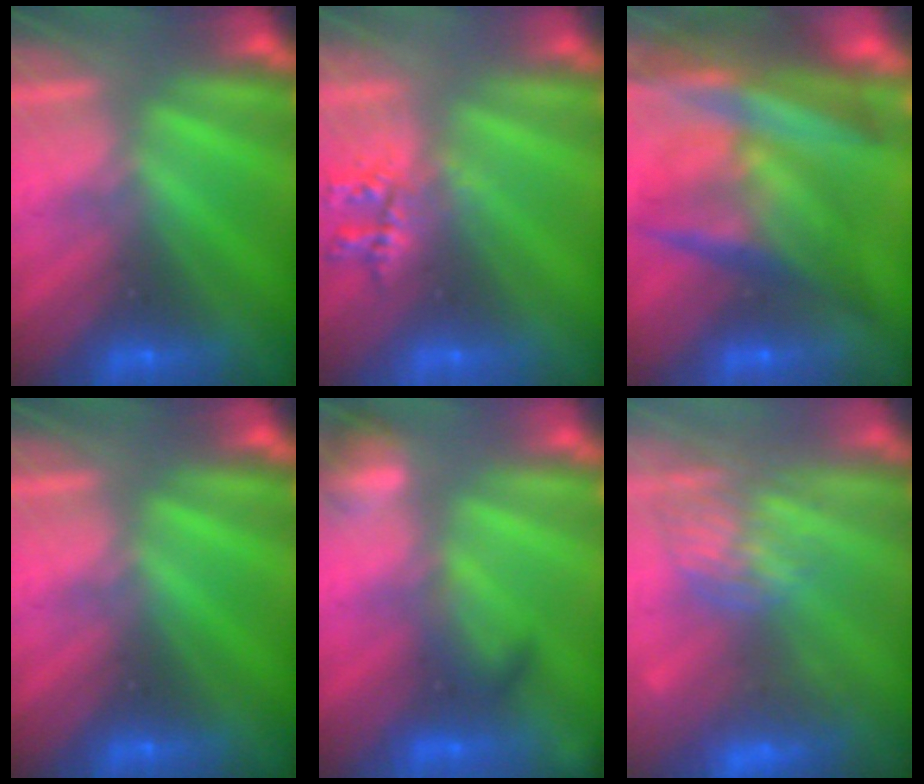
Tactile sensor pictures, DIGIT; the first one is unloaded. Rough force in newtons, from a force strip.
{"total": 2.2}
{"total": 10.7}
{"total": 0.0}
{"total": 2.4}
{"total": 4.4}